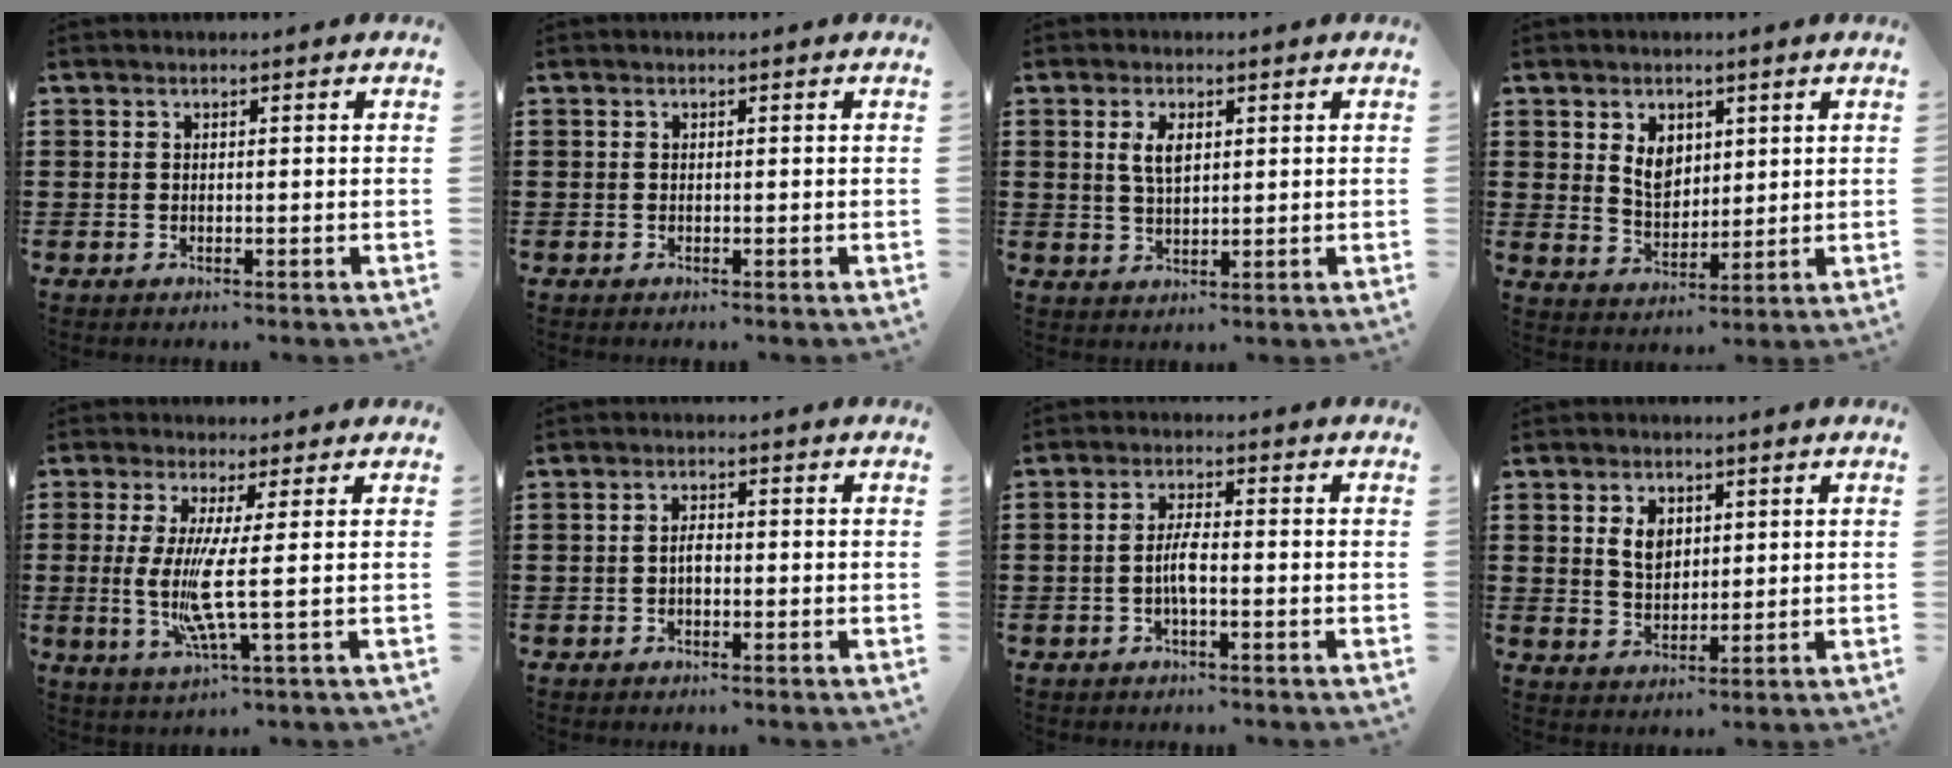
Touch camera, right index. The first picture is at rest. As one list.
[{"total": 0.0}, {"total": 3.7, "force": [1.2, 1.7, 3.1], "torque": [-0.066, 0.008, 0.019]}, {"total": 4.8, "force": [1.7, 3.4, 2.9], "torque": [-0.060, 0.007, 0.029]}, {"total": 7.2, "force": [0.2, -0.5, 7.1], "torque": [-0.154, -0.028, -0.005]}, {"total": 1.7, "force": [-0.3, 0.8, 1.5], "torque": [-0.029, 0.003, -0.007]}, {"total": 3.5, "force": [-0.8, 0.8, 3.3], "torque": [-0.074, -0.002, -0.021]}, {"total": 4.2, "force": [1.4, 2.8, 2.8], "torque": [-0.064, 0.011, 0.025]}]